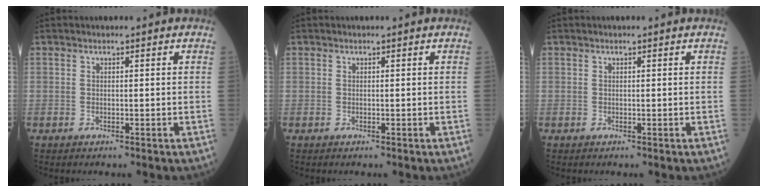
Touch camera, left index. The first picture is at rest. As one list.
[{"total": 0.0}, {"total": 0.0}]